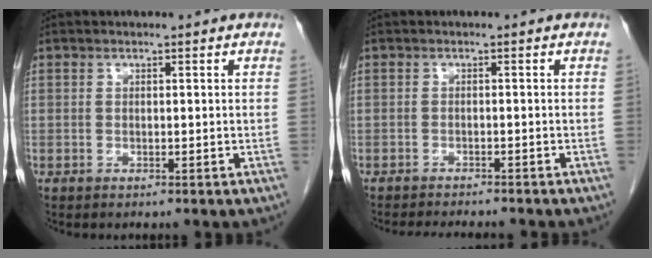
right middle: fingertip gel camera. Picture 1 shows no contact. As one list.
[{"total": 6.7, "force": [-6.2, 0.9, 2.3], "torque": [-0.027, -0.010, -0.086]}]